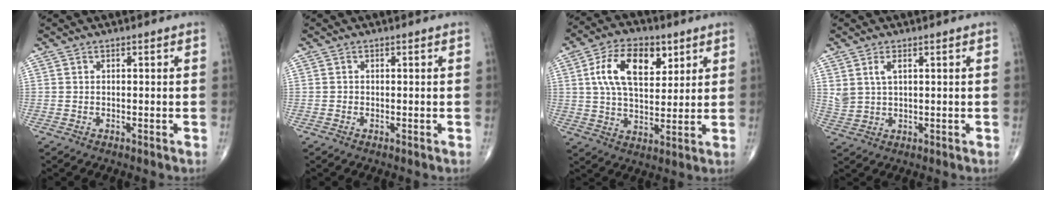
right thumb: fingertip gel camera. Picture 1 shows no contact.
{"total": 0.0}
{"total": 13.8, "force": [4.9, 7.7, 10.3], "torque": [-0.159, -0.008, 0.088]}
{"total": 3.9, "force": [1.7, 2.0, 2.8], "torque": [-0.058, -0.005, 0.041]}